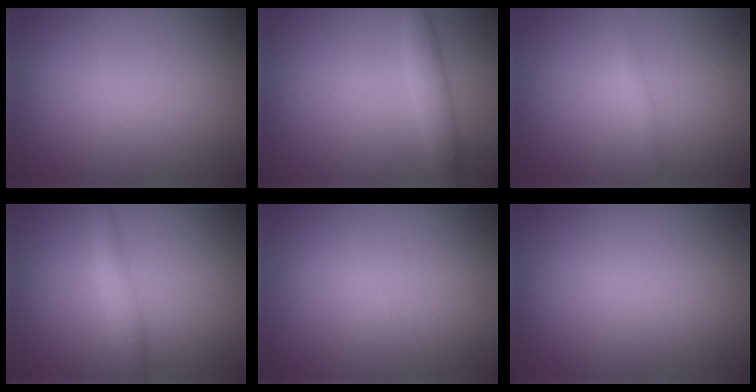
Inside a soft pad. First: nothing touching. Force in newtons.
{"total": 2.3, "press": 2.3, "slide": 0.1}
{"total": 0.6, "press": 0.6, "slide": 0.0}
{"total": 1.7, "press": 1.7, "slide": 0.0}
{"total": 0.0}
{"total": 0.0}